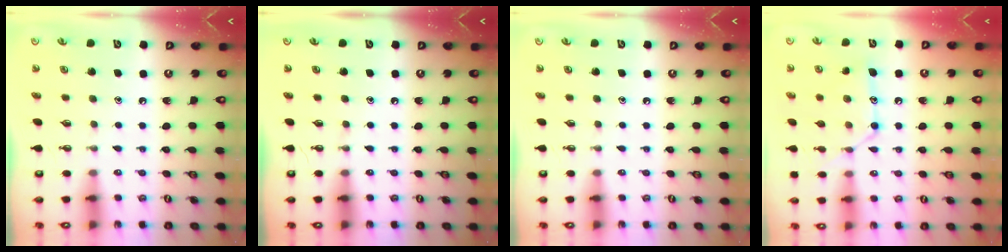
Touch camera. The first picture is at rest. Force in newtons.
{"total": 0.0}
{"total": 0.0}
{"total": 13.8, "press": 13.7, "slide": 1.0}